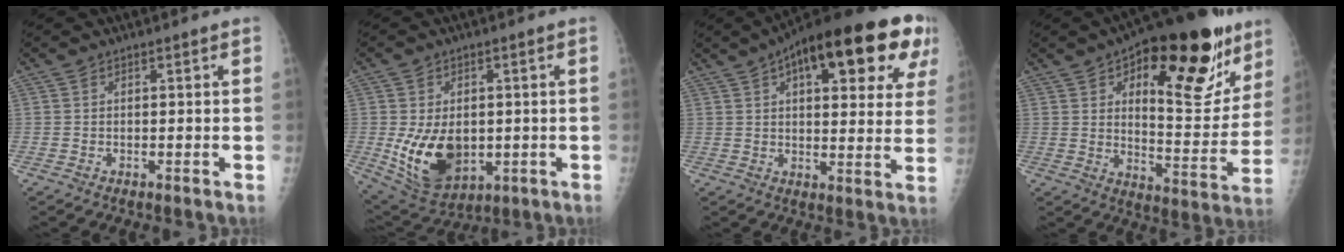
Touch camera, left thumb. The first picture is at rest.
{"total": 12.9, "force": [-1.5, 8.7, 9.5], "torque": [-0.139, -0.014, 0.000]}
{"total": 25.3, "force": [11.6, 9.7, 20.3], "torque": [-0.264, 0.014, 0.155]}
{"total": 26.2, "force": [13.3, 11.2, 19.5], "torque": [-0.218, -0.040, 0.194]}